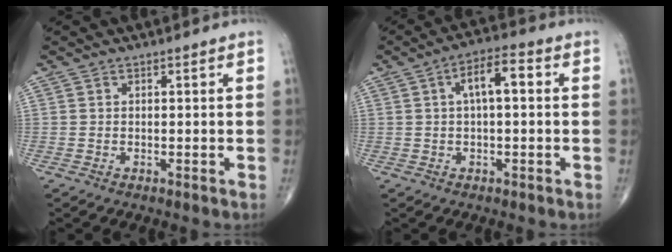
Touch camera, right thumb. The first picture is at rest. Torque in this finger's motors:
{"motor_torque": [1.85, 3.16, 0.50, -0.02, 0.06]}